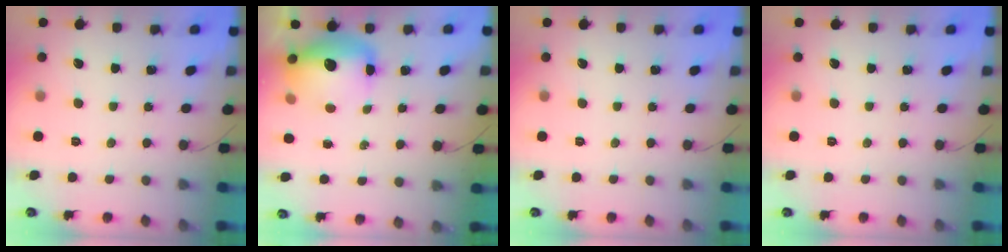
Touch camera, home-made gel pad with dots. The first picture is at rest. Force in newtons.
{"total": 12.8, "press": 12.4, "slide": 2.9}
{"total": 0.0}
{"total": 0.0}